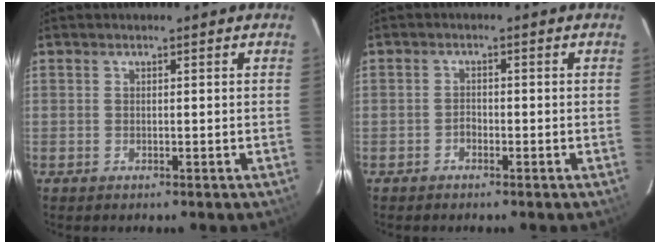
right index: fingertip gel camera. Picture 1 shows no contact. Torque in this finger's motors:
{"motor_torque": [0.19, 0.17, 0.02, -0.03]}